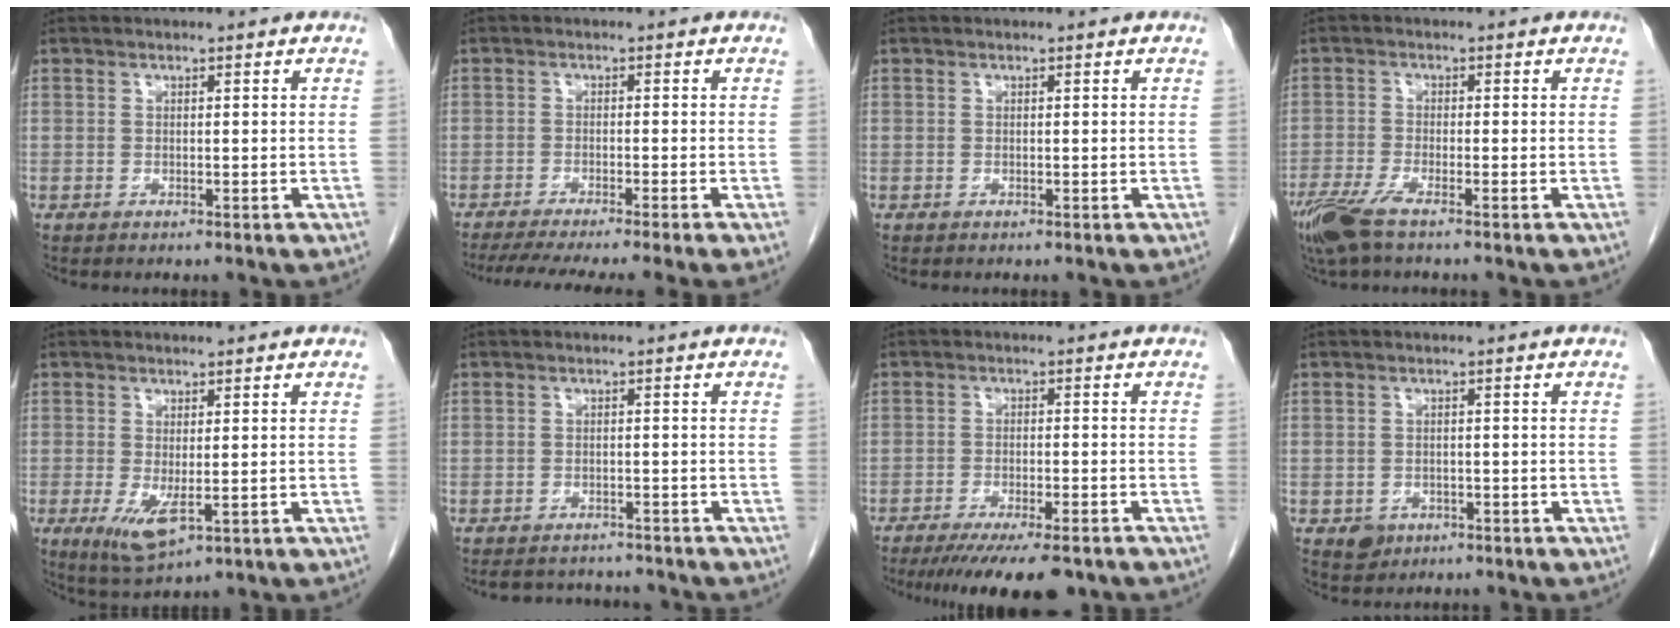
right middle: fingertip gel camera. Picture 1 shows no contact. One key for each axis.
{"total": 11.8, "fx": -9.8, "fy": -1.2, "fz": 6.4, "tx": -0.076, "ty": -0.026, "tz": -0.147}
{"total": 0.0}
{"total": 5.6, "fx": -3.8, "fy": 0.7, "fz": 4.0, "tx": -0.081, "ty": -0.015, "tz": -0.074}
{"total": 4.9, "fx": -1.0, "fy": 1.6, "fz": 4.5, "tx": -0.089, "ty": -0.017, "tz": -0.005}
{"total": 6.0, "fx": -5.8, "fy": 1.5, "fz": 0.9, "tx": -0.007, "ty": 0.004, "tz": -0.077}
{"total": 12.2, "fx": -9.6, "fy": 2.3, "fz": 7.2, "tx": -0.102, "ty": -0.020, "tz": -0.142}
{"total": 2.5, "fx": -1.2, "fy": 2.0, "fz": 0.7, "tx": -0.009, "ty": 0.005, "tz": -0.012}